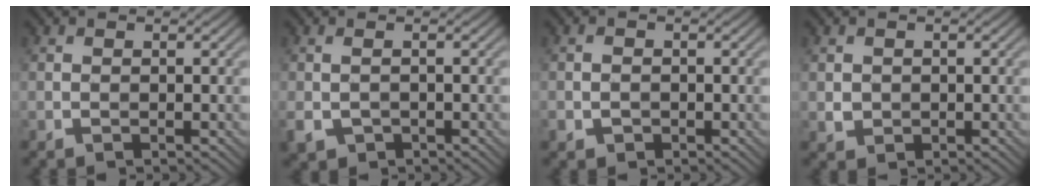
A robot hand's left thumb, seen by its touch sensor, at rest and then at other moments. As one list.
[{"total": 2.5, "force": [-0.9, 1.7, 1.6], "torque": [-0.048, -0.007, -0.017]}, {"total": 1.7, "force": [-0.6, 1.4, 0.7], "torque": [-0.017, -0.003, -0.012]}, {"total": 1.5, "force": [0.2, 1.5, 0.3], "torque": [-0.017, -0.004, 0.005]}]